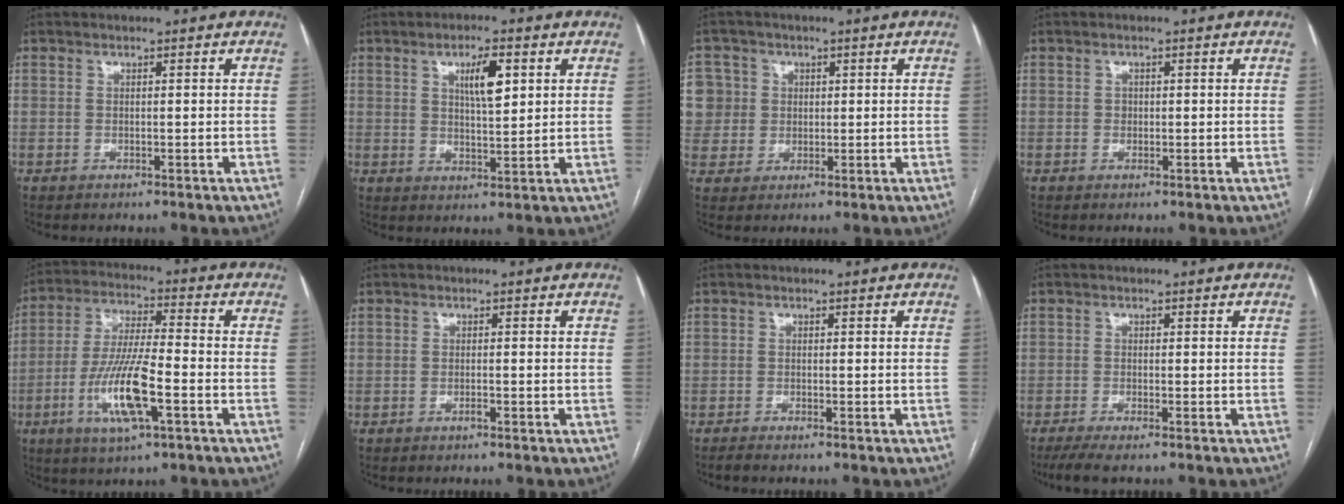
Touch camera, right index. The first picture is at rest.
{"total": 5.9, "force": [2.3, 1.5, 5.2], "torque": [-0.090, 0.002, 0.040]}
{"total": 10.2, "force": [2.2, 9.8, 1.8], "torque": [-0.063, 0.034, 0.057]}
{"total": 0.9, "force": [0.0, 0.8, 0.3], "torque": [-0.004, 0.002, 0.001]}
{"total": 12.4, "force": [-4.3, 1.9, 11.5], "torque": [-0.233, -0.010, -0.077]}
{"total": 0.8, "force": [-0.5, 0.1, 0.6], "torque": [-0.015, -0.001, -0.007]}
{"total": 1.5, "force": [-1.3, 0.1, 0.8], "torque": [-0.016, -0.004, -0.019]}
{"total": 4.4, "force": [-3.3, 0.5, 2.9], "torque": [-0.050, -0.010, -0.056]}